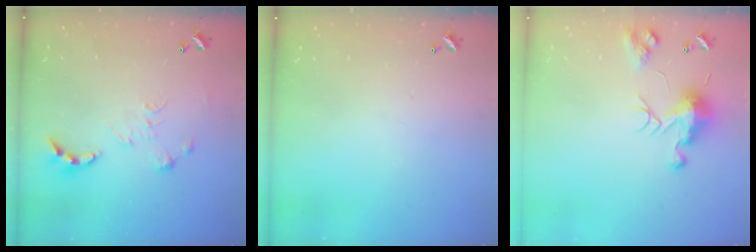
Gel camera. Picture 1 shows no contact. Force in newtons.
{"total": 0.0}
{"total": 10.3, "press": 10.2, "slide": 0.9}